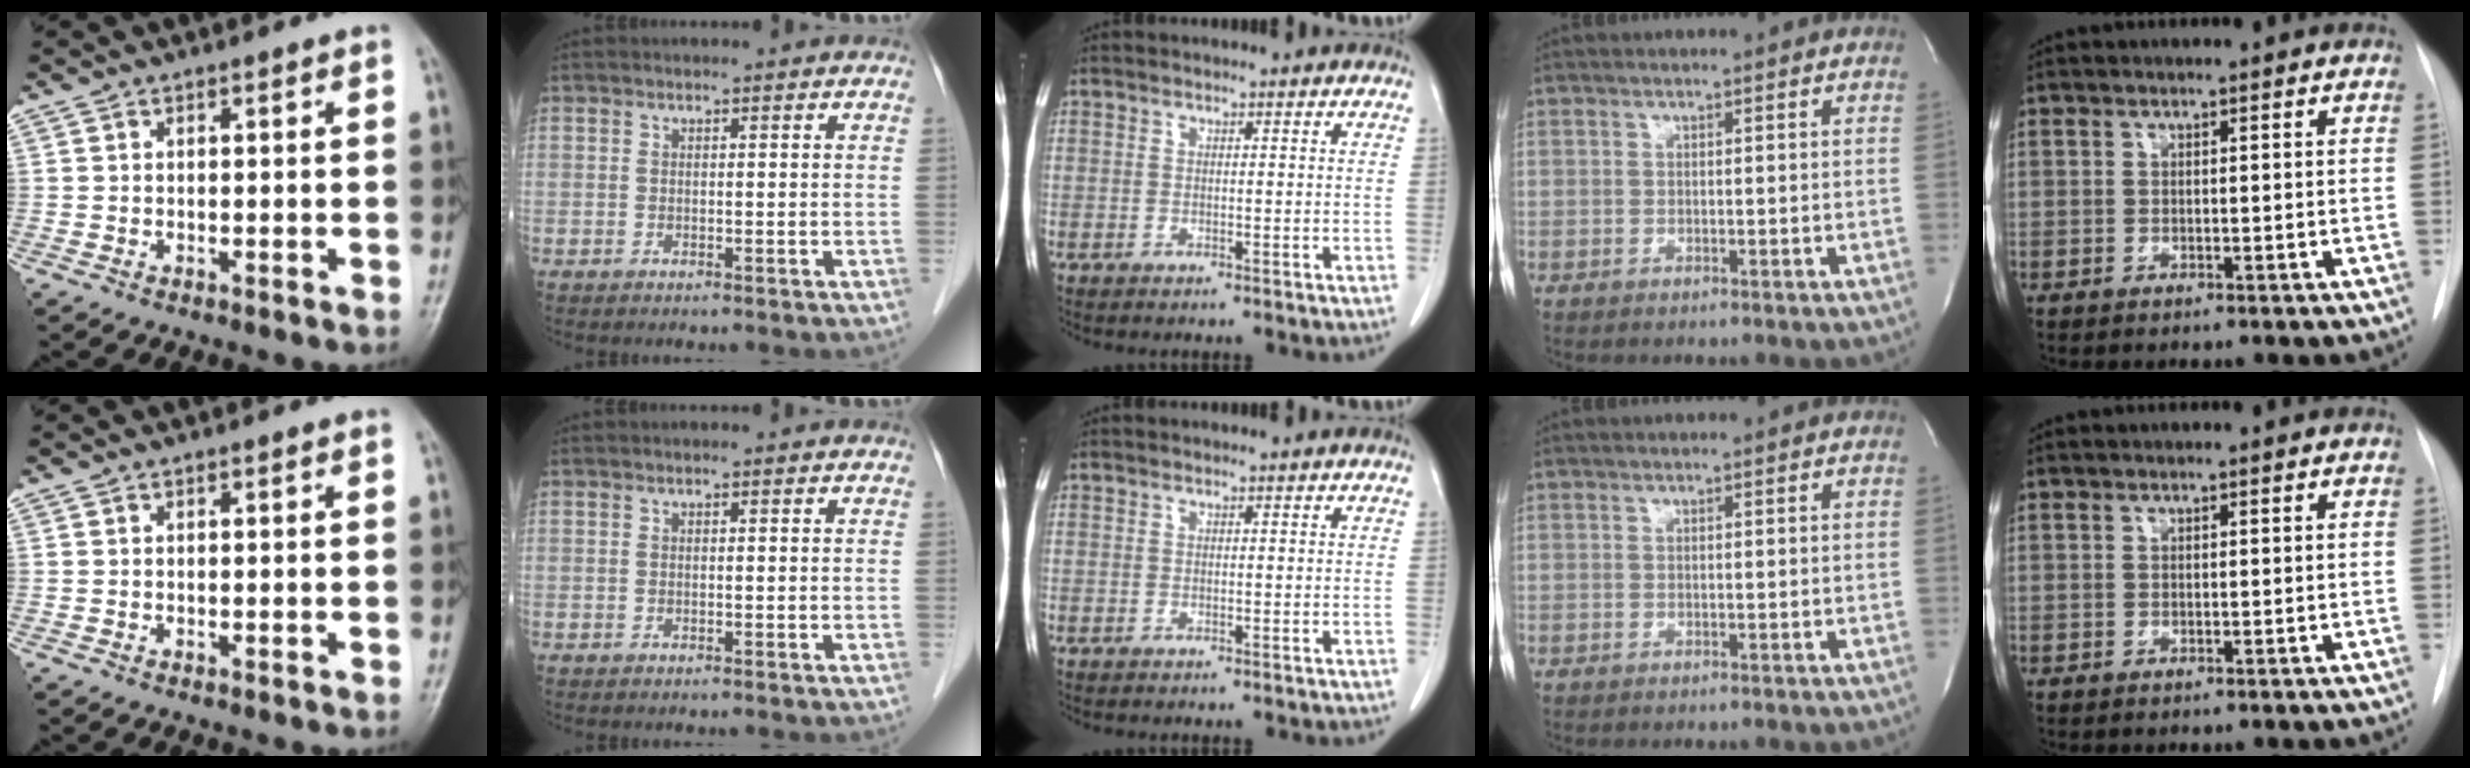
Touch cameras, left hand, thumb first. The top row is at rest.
{}